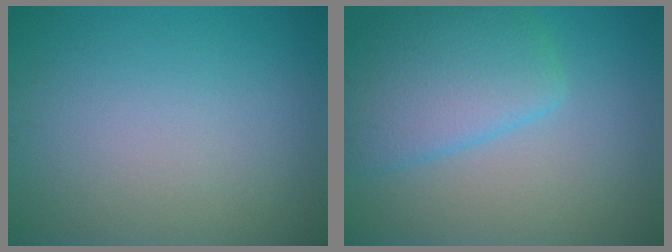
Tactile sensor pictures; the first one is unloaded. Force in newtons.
{"total": 5.5, "press": 5.5, "slide": 0.3}